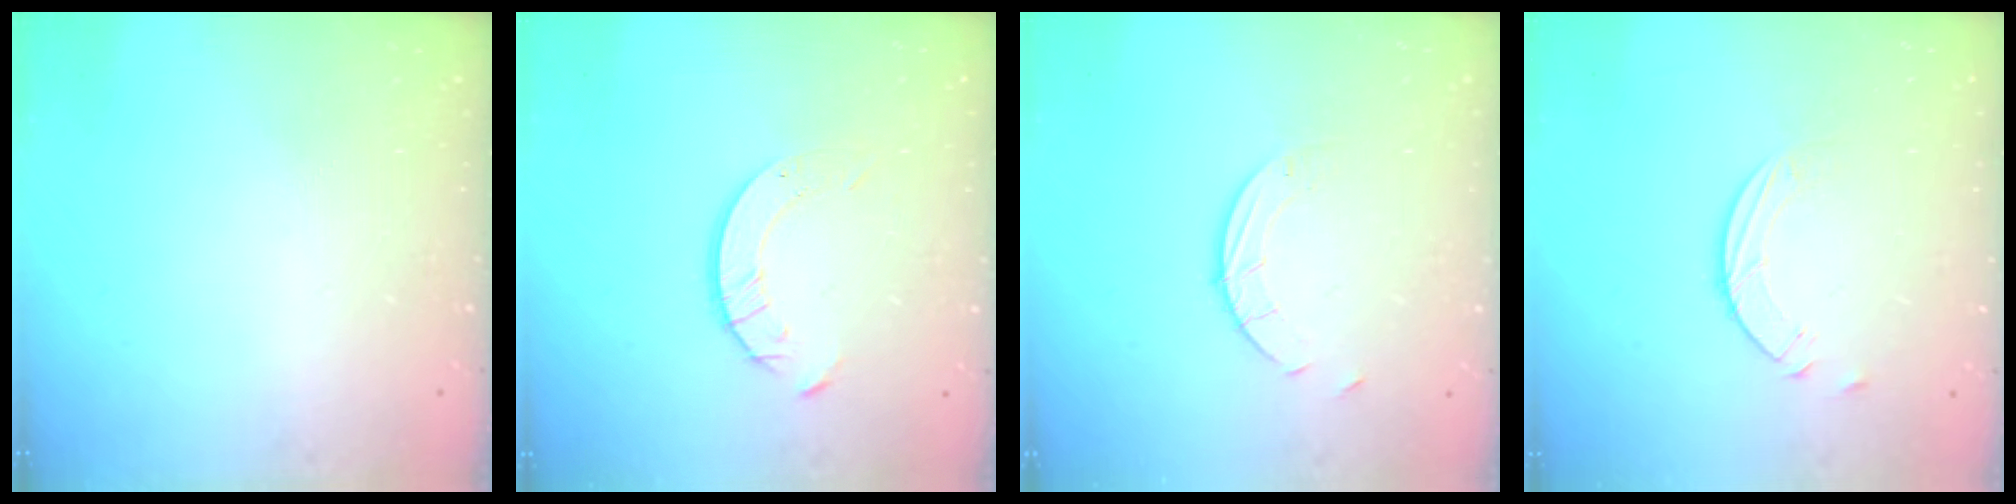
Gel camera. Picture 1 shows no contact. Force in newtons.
{"total": 4.2, "press": 4.2, "slide": 0.5}
{"total": 2.5, "press": 2.5, "slide": 0.2}
{"total": 3.8, "press": 3.7, "slide": 0.4}